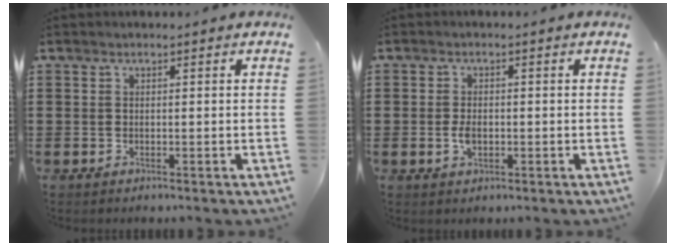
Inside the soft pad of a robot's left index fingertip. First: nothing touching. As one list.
[{"total": 2.5, "force": [-0.4, 1.4, 2.1], "torque": [-0.048, 0.000, -0.009]}]